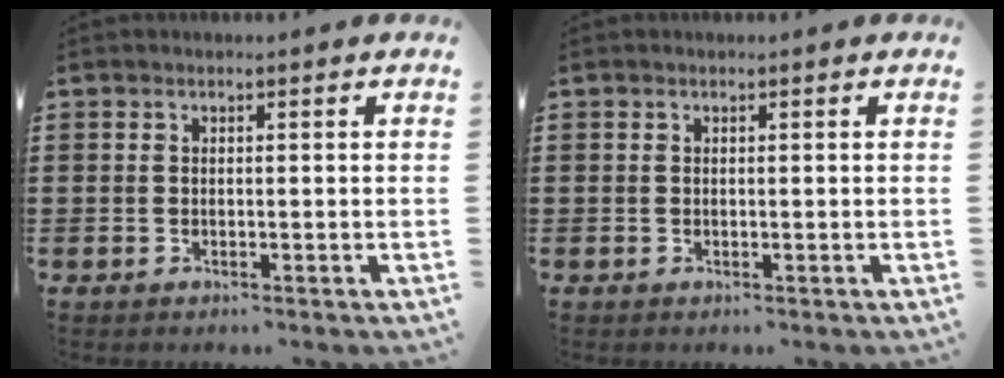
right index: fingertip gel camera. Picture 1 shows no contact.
{"total": 0.0}